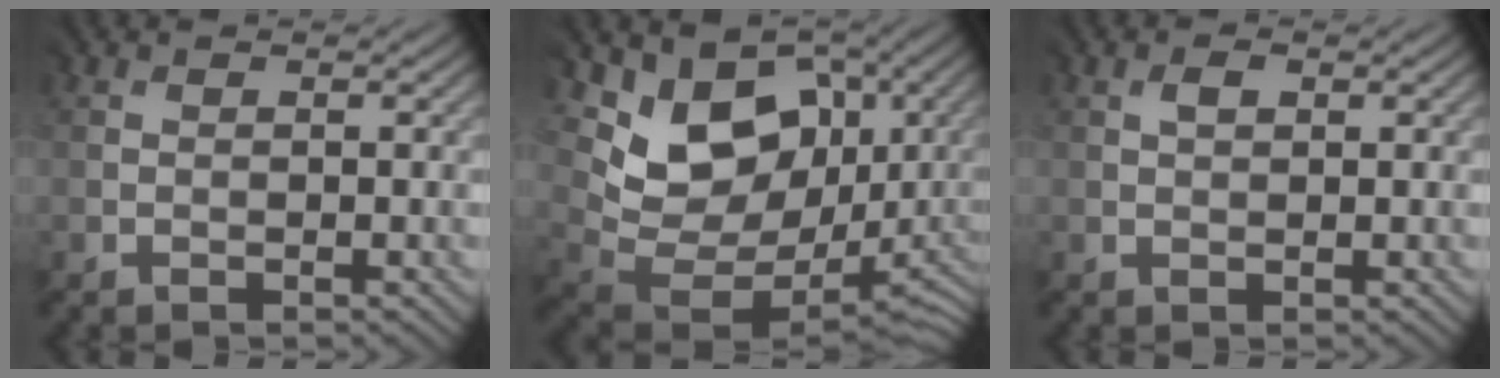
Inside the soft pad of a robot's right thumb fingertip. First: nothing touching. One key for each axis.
{"total": 11.0, "fx": 4.6, "fy": 8.4, "fz": 5.4, "tx": -0.099, "ty": 0.003, "tz": 0.087}
{"total": 1.4, "fx": 1.0, "fy": 0.9, "fz": 0.5, "tx": -0.012, "ty": 0.002, "tz": 0.020}